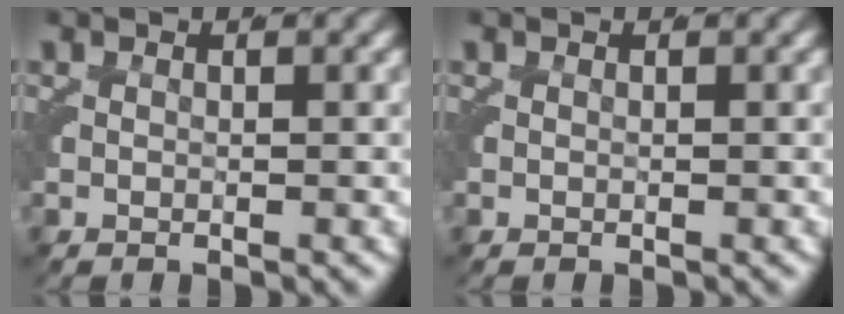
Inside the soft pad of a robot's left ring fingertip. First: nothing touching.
{"total": 0.0}